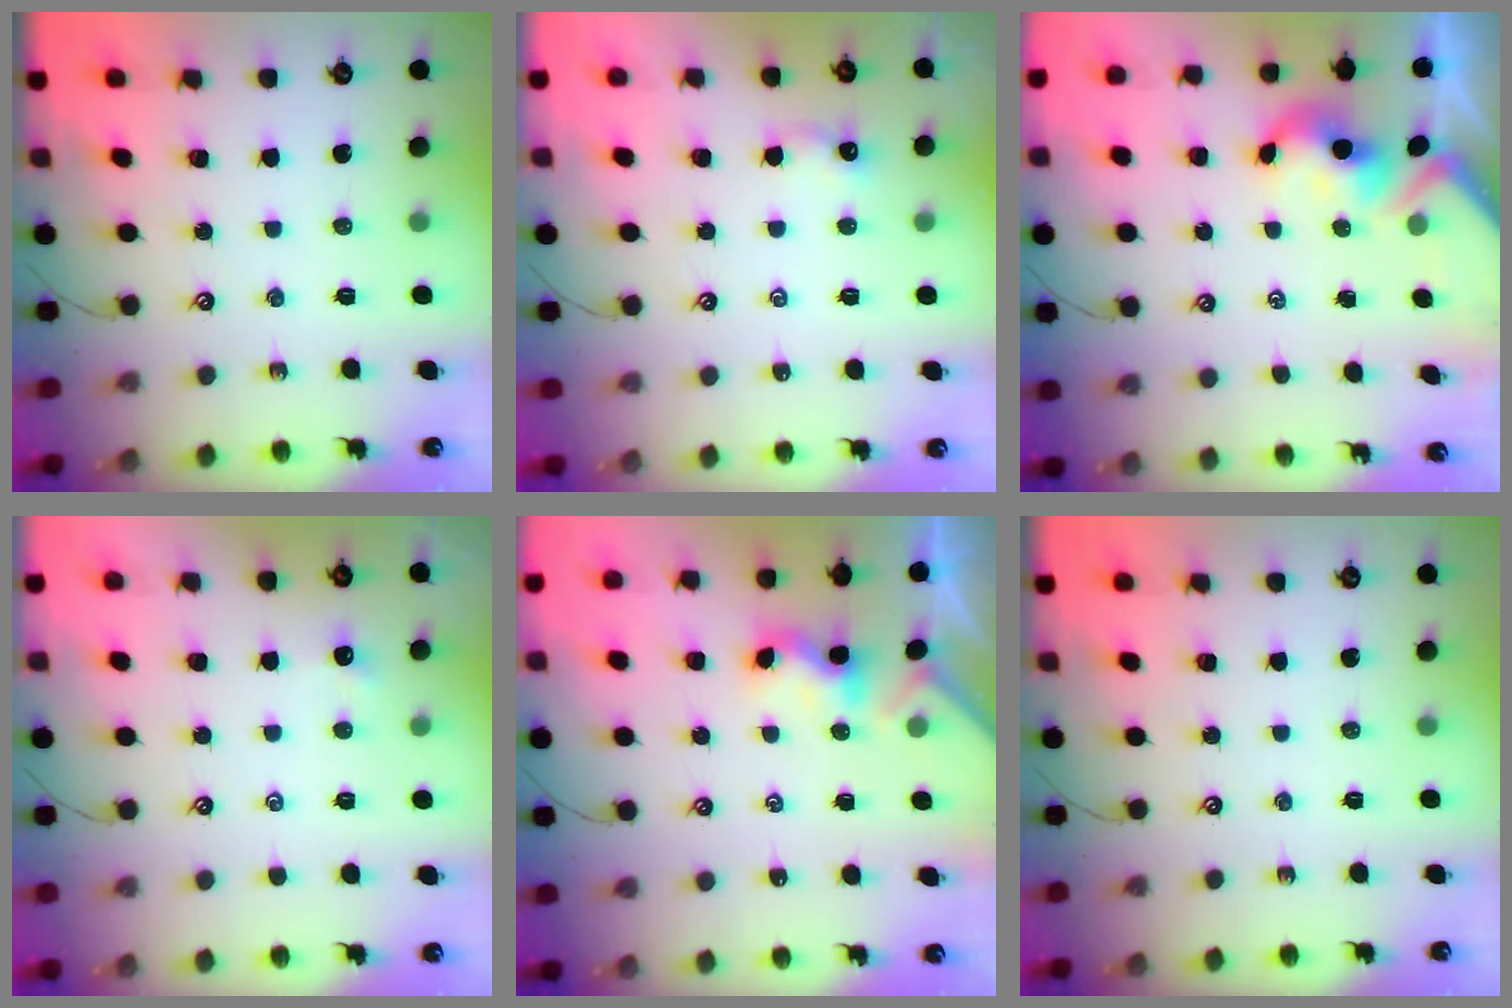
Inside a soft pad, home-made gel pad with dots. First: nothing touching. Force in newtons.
{"total": 1.9, "press": 1.8, "slide": 0.5}
{"total": 3.9, "press": 3.8, "slide": 0.8}
{"total": 0.0}
{"total": 2.3, "press": 2.3, "slide": 0.3}
{"total": 0.0}